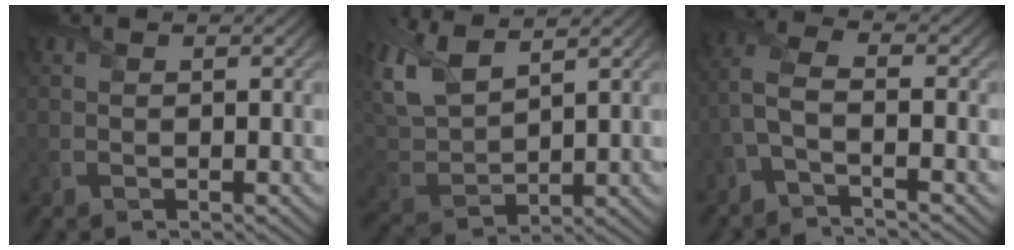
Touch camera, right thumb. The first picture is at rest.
{"total": 8.9, "force": [5.6, 3.7, 5.8], "torque": [-0.166, 0.020, 0.111]}
{"total": 4.4, "force": [-1.7, 1.4, 3.8], "torque": [-0.093, 0.001, -0.052]}